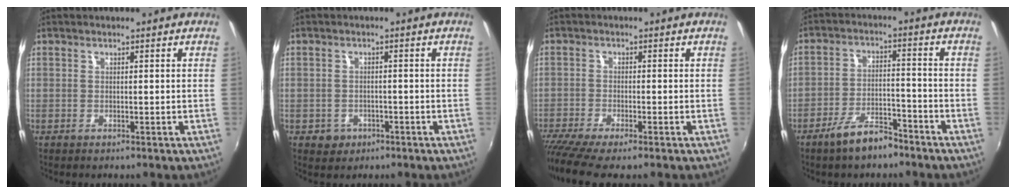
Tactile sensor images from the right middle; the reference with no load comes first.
{"total": 3.6, "force": [-1.6, 3.1, 1.1], "torque": [-0.030, 0.002, -0.018]}
{"total": 7.8, "force": [-6.3, 0.5, 4.5], "torque": [-0.114, -0.036, -0.111]}
{"total": 7.7, "force": [-6.0, 2.5, 4.1], "torque": [-0.088, 0.005, -0.097]}